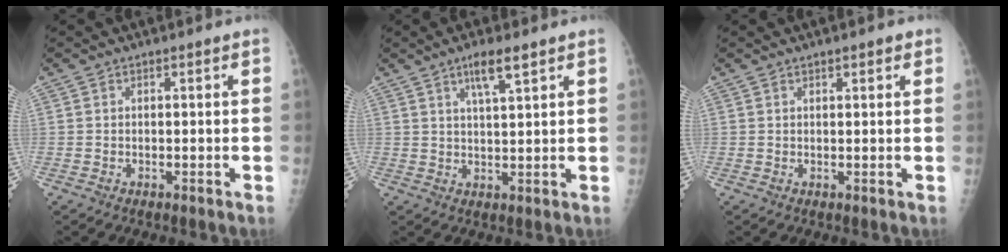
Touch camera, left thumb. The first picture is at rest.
{"total": 5.3, "force": [3.2, 0.8, 4.1], "torque": [-0.075, -0.015, 0.059]}
{"total": 1.7, "force": [1.1, 0.5, 1.3], "torque": [-0.012, -0.002, 0.015]}